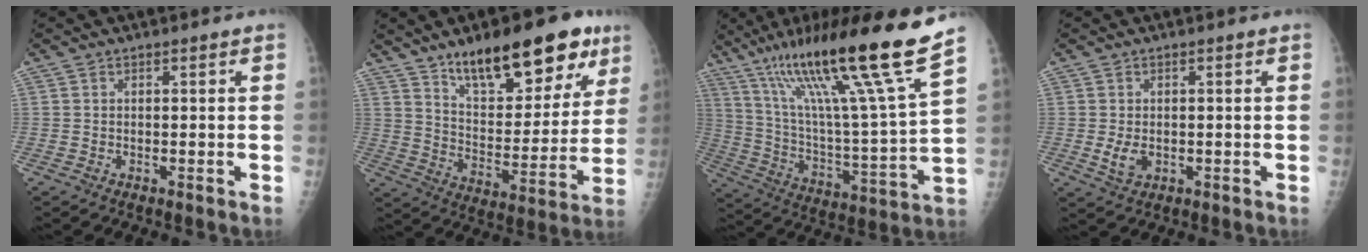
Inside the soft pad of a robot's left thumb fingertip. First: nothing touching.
{"total": 22.1, "force": [13.8, 8.8, 14.9], "torque": [-0.166, -0.055, 0.217]}
{"total": 26.0, "force": [17.4, 0.9, 19.3], "torque": [-0.307, -0.063, 0.302]}
{"total": 3.5, "force": [-0.5, 2.4, 2.6], "torque": [-0.045, -0.005, -0.003]}